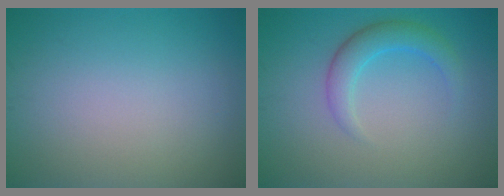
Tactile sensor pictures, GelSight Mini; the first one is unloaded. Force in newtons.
{"total": 3.0, "press": 3.0, "slide": 0.1}